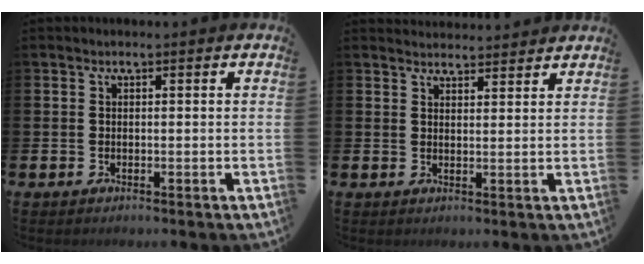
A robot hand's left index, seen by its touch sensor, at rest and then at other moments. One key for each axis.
{"total": 2.9, "fx": 2.8, "fy": 0.4, "fz": -0.2, "tx": 0.006, "ty": -0.018, "tz": 0.051}